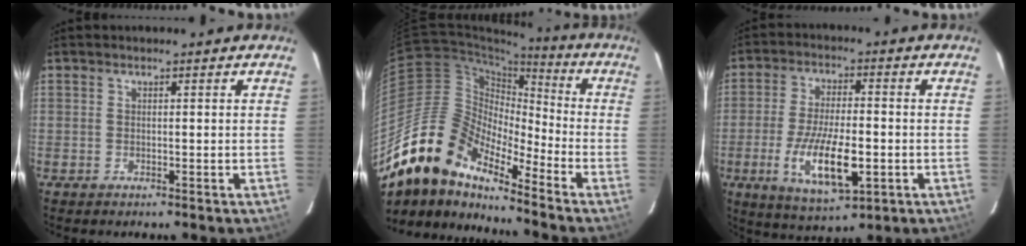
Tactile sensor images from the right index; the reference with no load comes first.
{"total": 18.3, "force": [-15.0, 6.1, 8.6], "torque": [-0.146, -0.007, -0.299]}
{"total": 13.6, "force": [-4.1, 5.0, 12.0], "torque": [-0.240, -0.020, -0.066]}